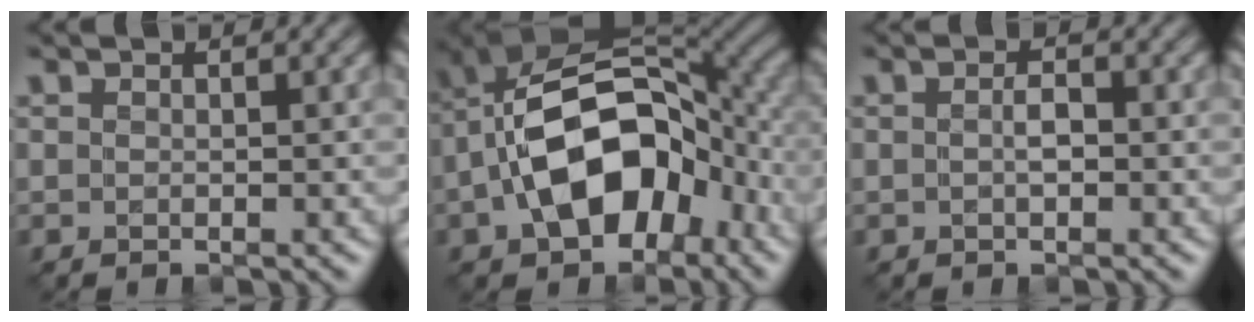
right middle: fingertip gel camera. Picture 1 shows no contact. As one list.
[{"total": 14.1, "force": [-3.1, 8.8, 10.6], "torque": [-0.188, -0.001, -0.067]}, {"total": 1.4, "force": [-0.4, 0.6, 1.2], "torque": [-0.026, 0.001, -0.008]}]